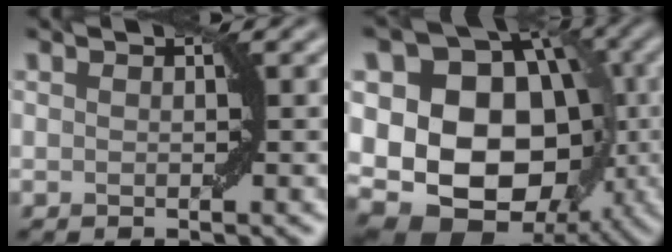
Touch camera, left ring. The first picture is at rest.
{"total": 16.4, "force": [-1.0, 12.9, 10.0], "torque": [-0.132, 0.007, -0.025]}